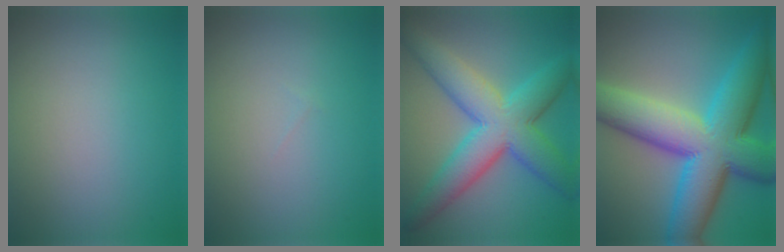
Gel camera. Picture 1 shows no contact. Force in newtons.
{"total": 0.0}
{"total": 9.1, "press": 9.1, "slide": 0.1}
{"total": 13.7, "press": 13.7, "slide": 0.2}